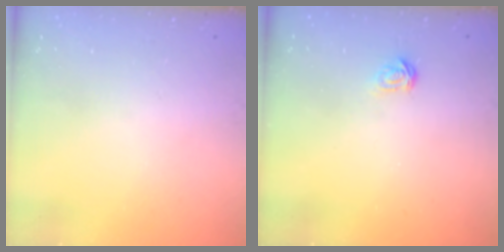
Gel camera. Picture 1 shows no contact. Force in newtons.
{"total": 1.8, "press": 1.8, "slide": 0.2}